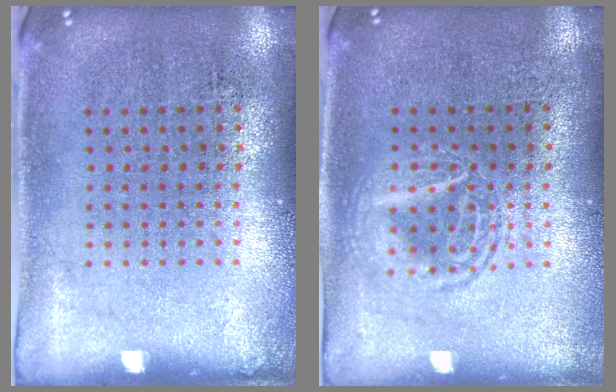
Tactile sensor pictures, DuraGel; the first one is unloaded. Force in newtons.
{"total": 2.4, "press": 2.4, "slide": 0.2}